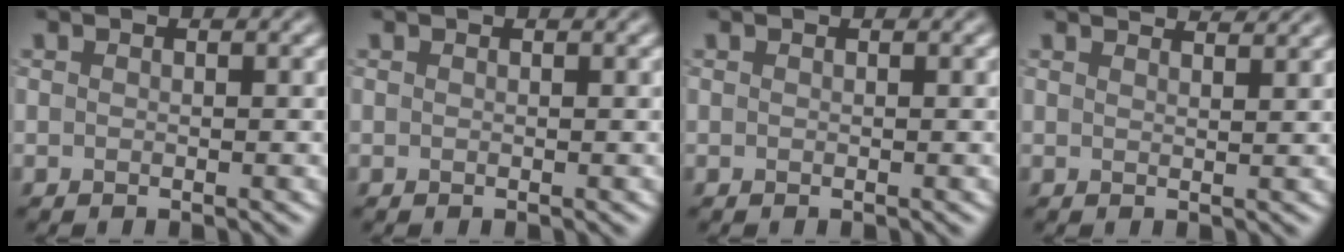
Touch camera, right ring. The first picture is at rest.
{"total": 0.0}
{"total": 0.0}
{"total": 3.3, "force": [3.0, 0.7, 1.2], "torque": [0.001, 0.010, 0.019]}